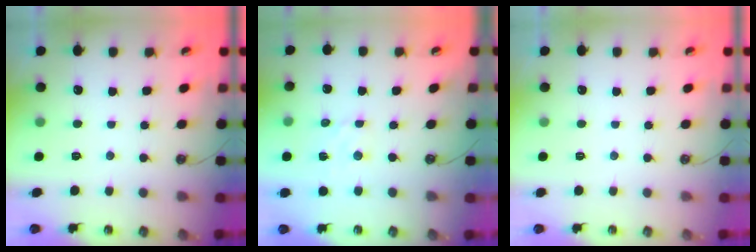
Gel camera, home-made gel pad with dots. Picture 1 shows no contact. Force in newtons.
{"total": 2.4, "press": 2.4, "slide": 0.4}
{"total": 0.0}